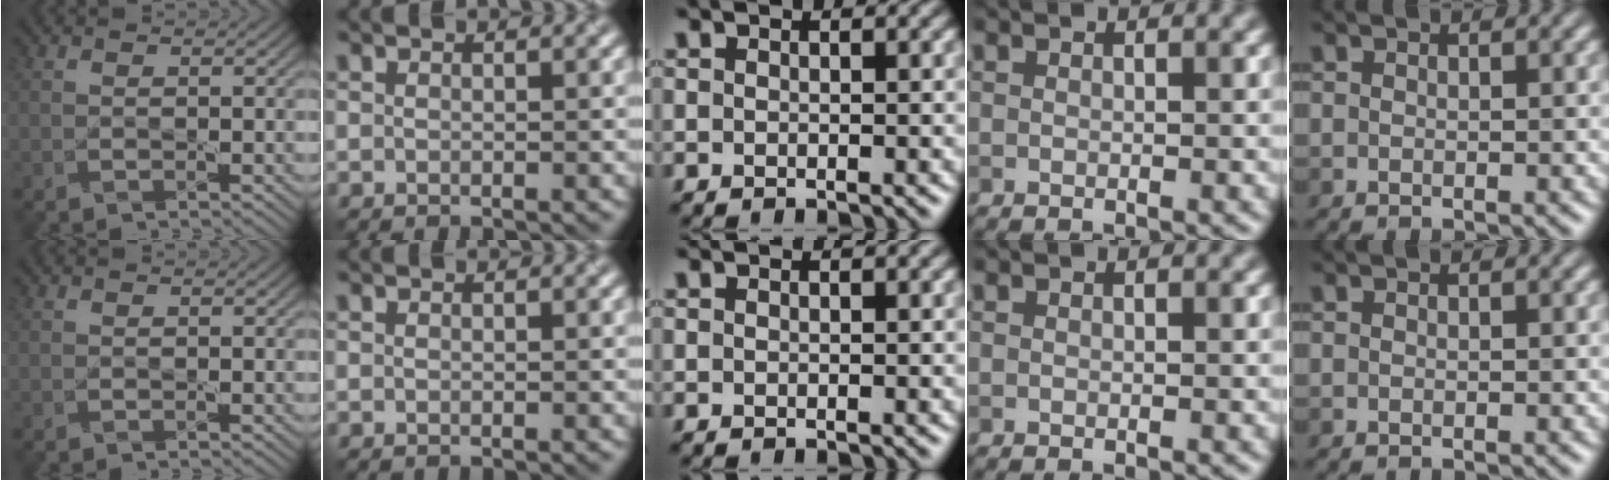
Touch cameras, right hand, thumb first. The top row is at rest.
{}